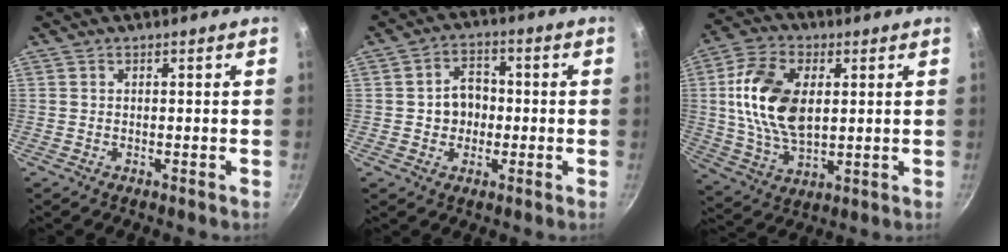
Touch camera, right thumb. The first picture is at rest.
{"total": 6.5, "force": [-0.5, 5.3, 3.6], "torque": [-0.021, 0.012, -0.010]}
{"total": 16.2, "force": [2.6, 9.8, 12.6], "torque": [-0.224, -0.006, 0.049]}